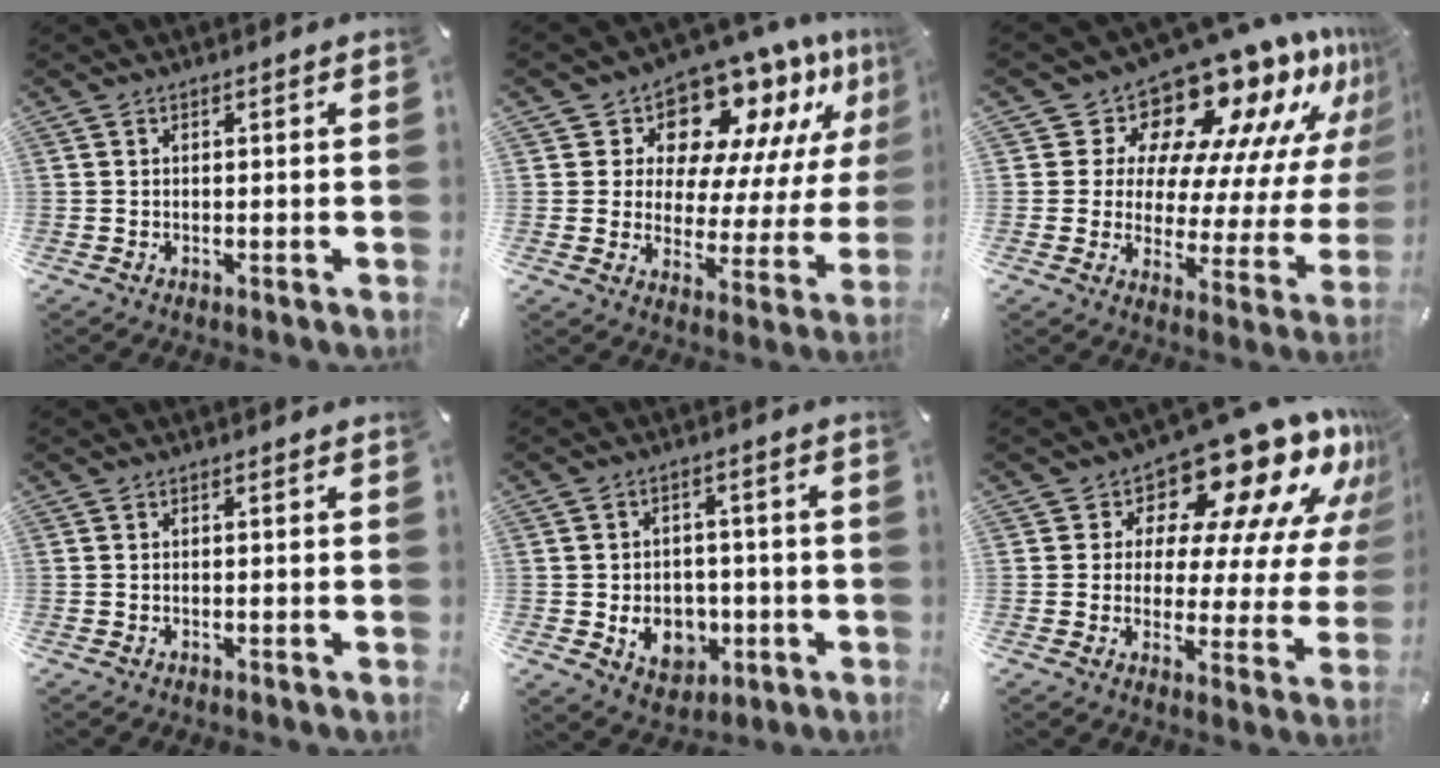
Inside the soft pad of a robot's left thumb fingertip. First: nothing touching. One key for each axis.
{"total": 13.7, "fx": 11.2, "fy": 6.6, "fz": 4.3, "tx": -0.060, "ty": -0.110, "tz": 0.186}
{"total": 17.7, "fx": 15.0, "fy": 7.9, "fz": 5.1, "tx": -0.073, "ty": -0.149, "tz": 0.250}
{"total": 0.0}
{"total": 9.0, "fx": -2.2, "fy": 7.3, "fz": 4.7, "tx": -0.075, "ty": 0.014, "tz": -0.036}
{"total": 15.6, "fx": 11.6, "fy": 7.0, "fz": 7.8, "tx": -0.107, "ty": -0.105, "tz": 0.189}